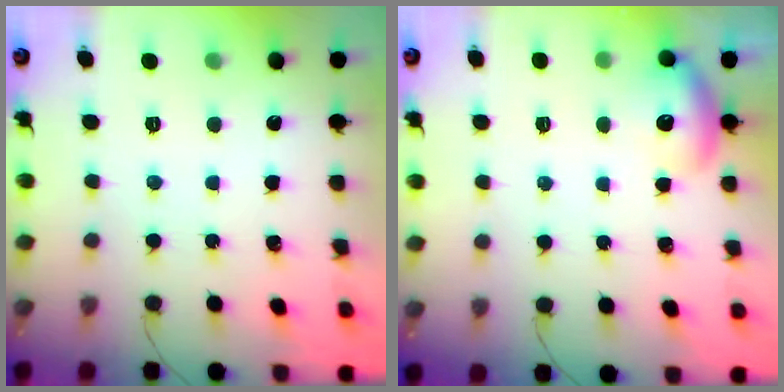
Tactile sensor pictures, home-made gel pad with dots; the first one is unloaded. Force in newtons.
{"total": 11.2, "press": 10.3, "slide": 4.4}